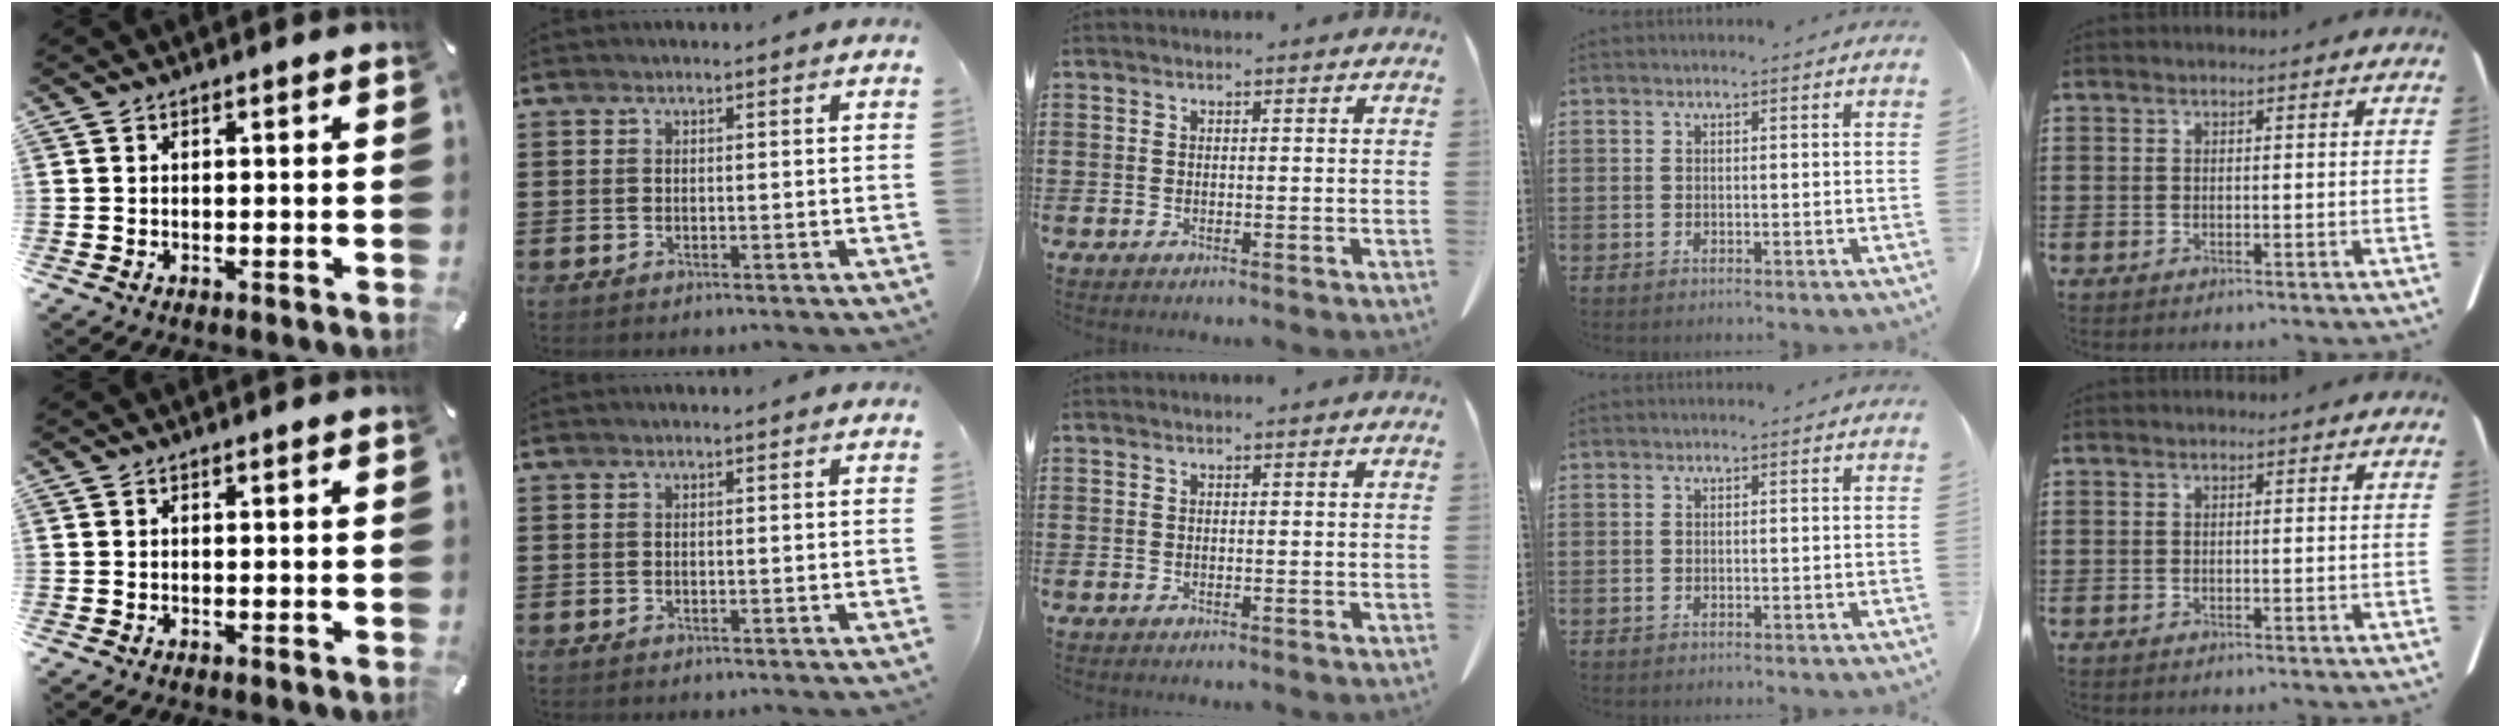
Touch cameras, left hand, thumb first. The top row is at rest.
{}